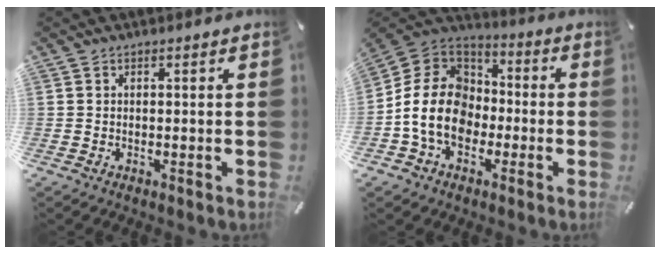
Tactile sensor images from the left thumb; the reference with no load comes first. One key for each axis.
{"total": 14.9, "fx": -4.3, "fy": 11.9, "fz": 7.9, "tx": -0.179, "ty": 0.032, "tz": -0.080}